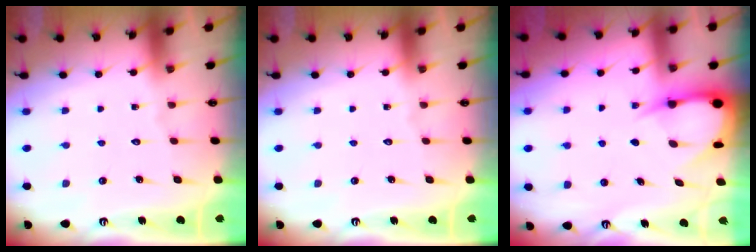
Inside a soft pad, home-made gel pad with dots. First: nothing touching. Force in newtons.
{"total": 0.0}
{"total": 6.0, "press": 5.9, "slide": 0.6}